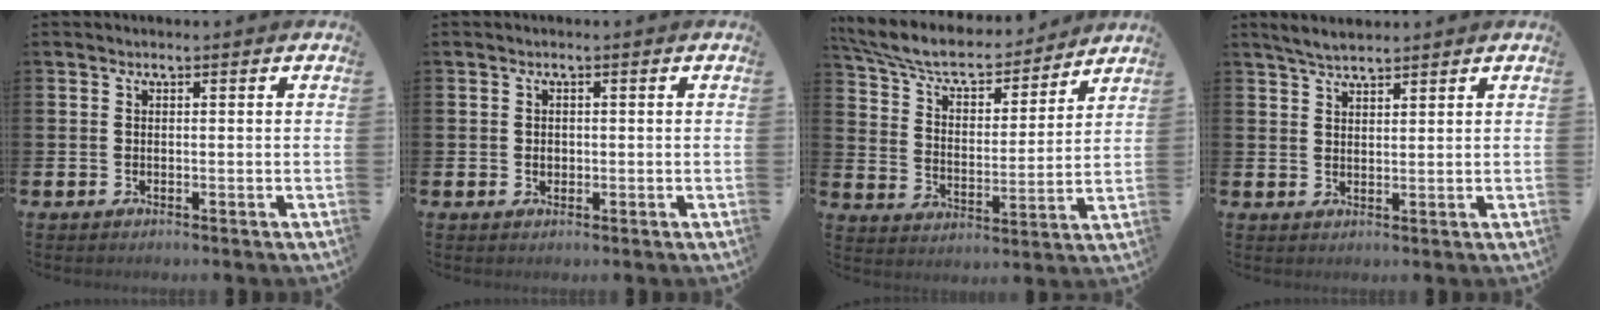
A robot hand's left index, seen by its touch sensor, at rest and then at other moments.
{"total": 1.0, "force": [0.0, 0.9, 0.5], "torque": [0.003, 0.002, -0.004]}
{"total": 8.0, "force": [7.2, 2.2, 2.7], "torque": [-0.094, -0.050, 0.124]}
{"total": 3.5, "force": [3.3, 0.6, 1.1], "torque": [-0.029, -0.007, 0.060]}